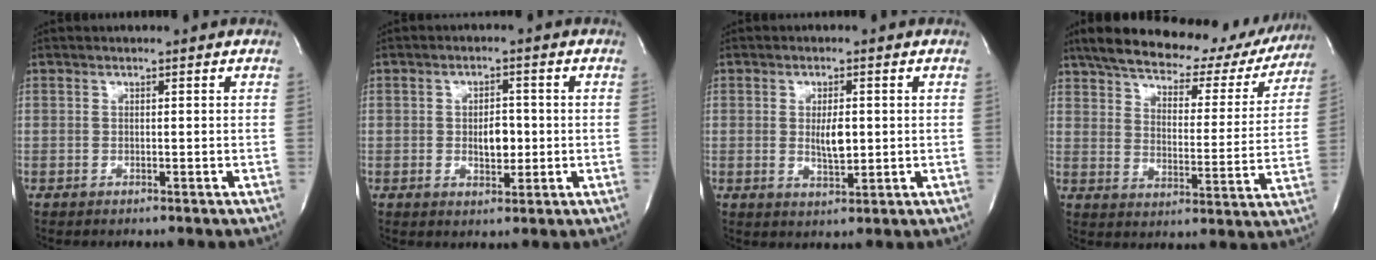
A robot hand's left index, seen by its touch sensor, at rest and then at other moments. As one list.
[{"total": 4.2, "force": [-0.3, 2.2, 3.5], "torque": [-0.051, 0.002, 0.000]}, {"total": 4.1, "force": [0.2, 1.4, 3.8], "torque": [-0.067, -0.004, 0.007]}, {"total": 25.6, "force": [21.5, 8.6, 10.8], "torque": [-0.172, 0.009, 0.274]}]